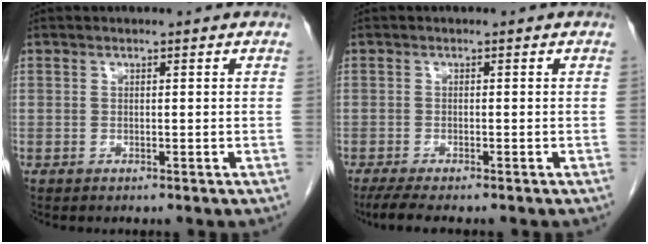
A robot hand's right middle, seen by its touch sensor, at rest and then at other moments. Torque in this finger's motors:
{"motor_torque": [0.27, -0.13, -0.02, 0.02]}